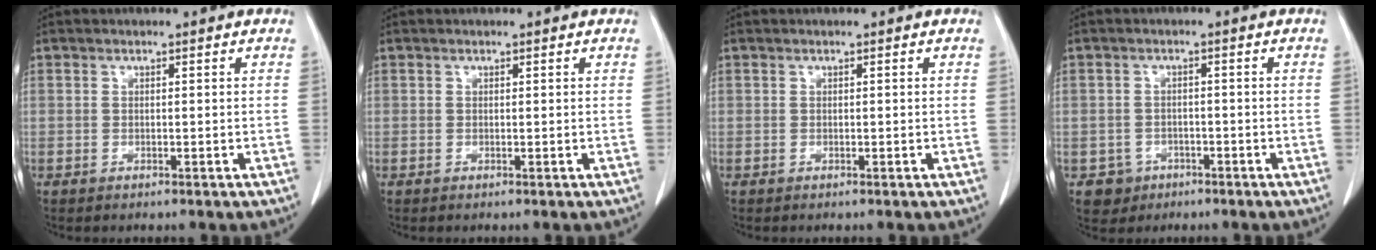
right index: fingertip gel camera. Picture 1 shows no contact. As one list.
[{"total": 0.0}, {"total": 0.0}, {"total": 3.5, "force": [-1.6, 3.1, -0.1], "torque": [0.005, 0.014, -0.022]}]